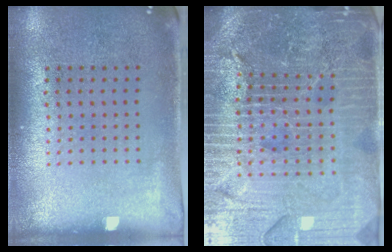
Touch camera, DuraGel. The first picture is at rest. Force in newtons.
{"total": 6.1, "press": 5.4, "slide": 2.8}